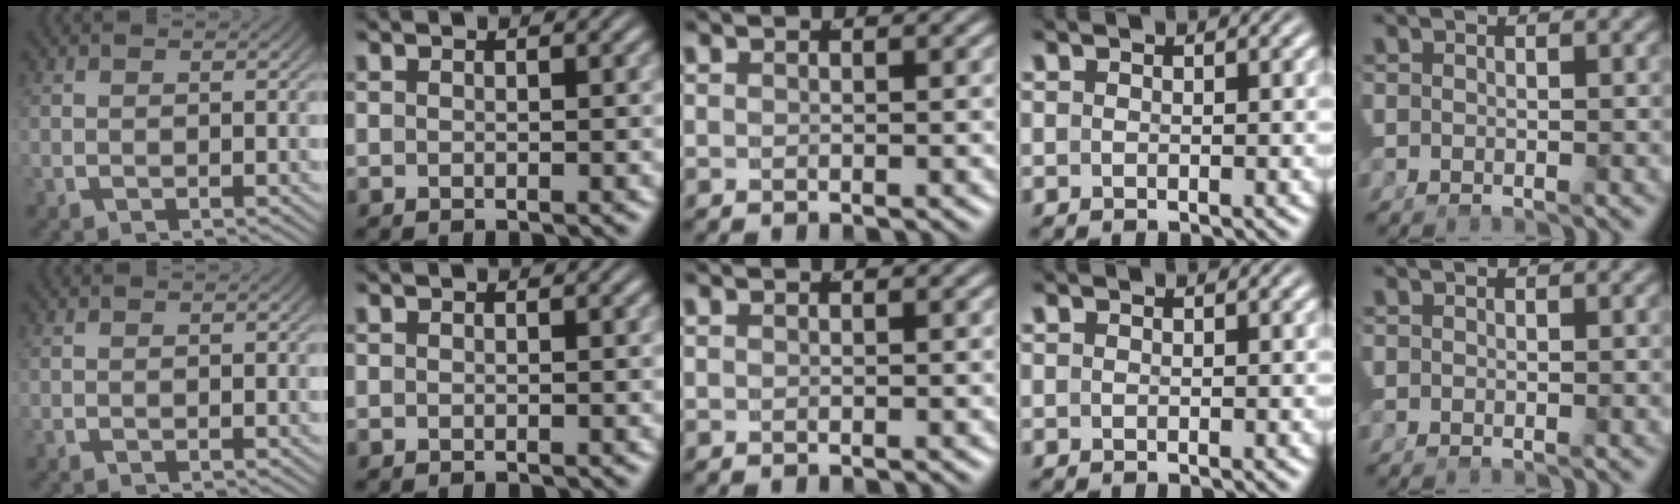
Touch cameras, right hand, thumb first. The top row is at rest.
{}